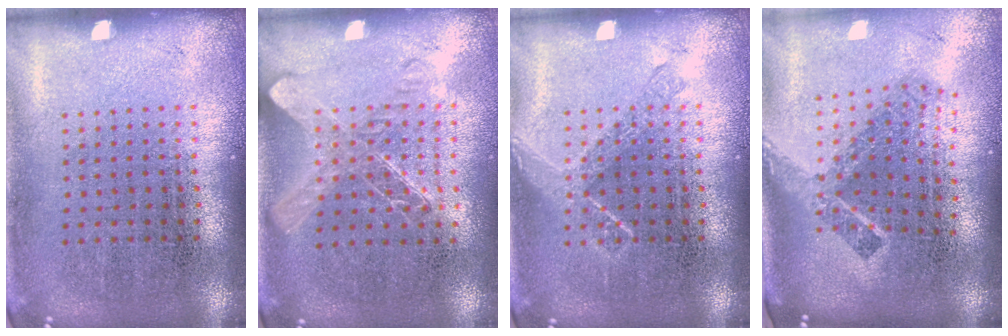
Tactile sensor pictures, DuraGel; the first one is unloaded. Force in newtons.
{"total": 1.4, "press": 1.2, "slide": 0.7}
{"total": 1.9, "press": 1.8, "slide": 0.4}
{"total": 2.4, "press": 1.6, "slide": 1.8}